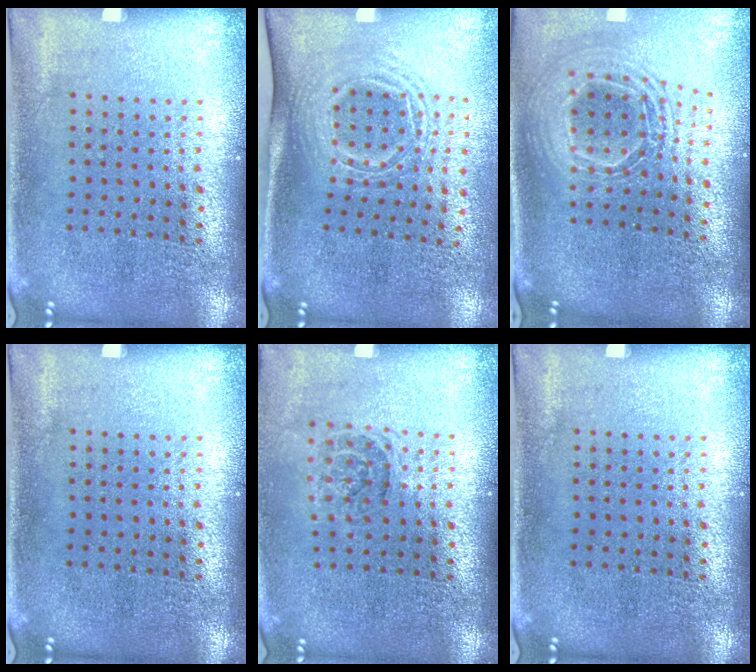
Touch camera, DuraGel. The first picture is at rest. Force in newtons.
{"total": 1.7, "press": 1.2, "slide": 1.1}
{"total": 2.0, "press": 1.7, "slide": 1.2}
{"total": 0.0}
{"total": 1.2, "press": 1.0, "slide": 0.6}
{"total": 0.0}